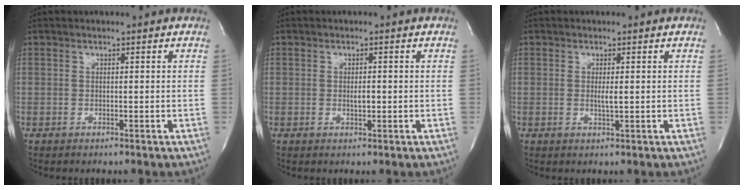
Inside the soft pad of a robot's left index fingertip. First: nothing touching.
{"total": 1.3, "force": [-0.2, 0.5, 1.2], "torque": [-0.023, -0.002, -0.002]}
{"total": 1.3, "force": [0.0, 0.1, 1.3], "torque": [-0.029, -0.004, 0.001]}